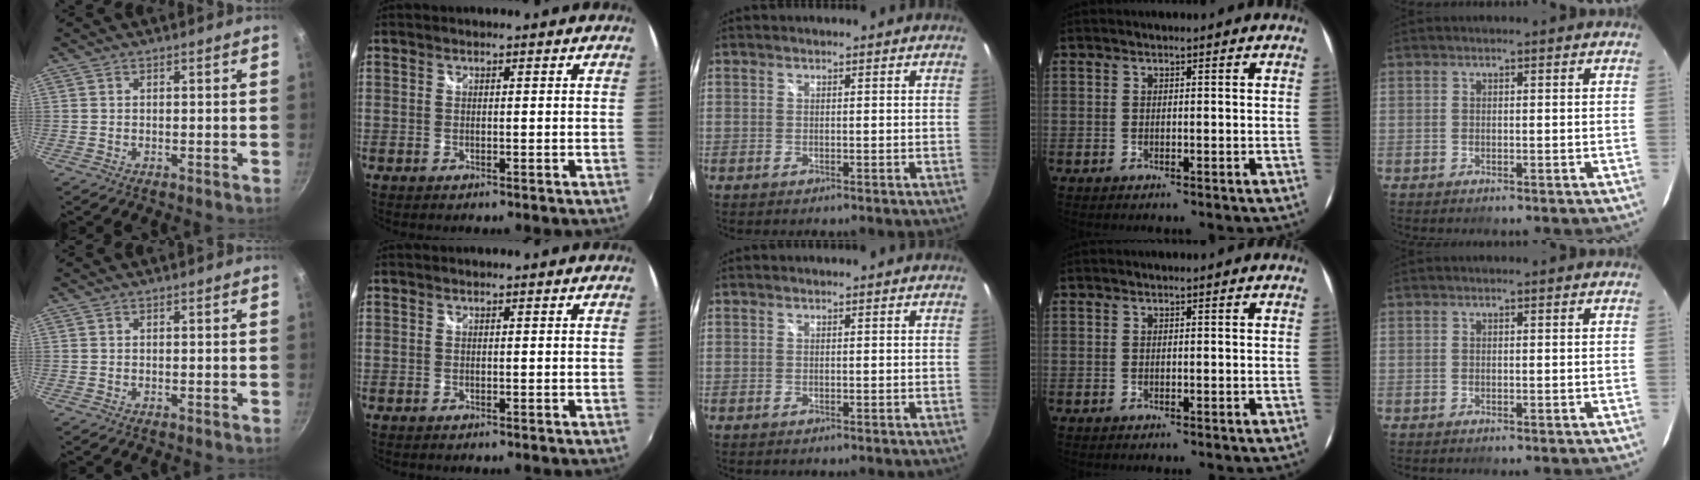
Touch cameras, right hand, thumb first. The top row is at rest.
{}